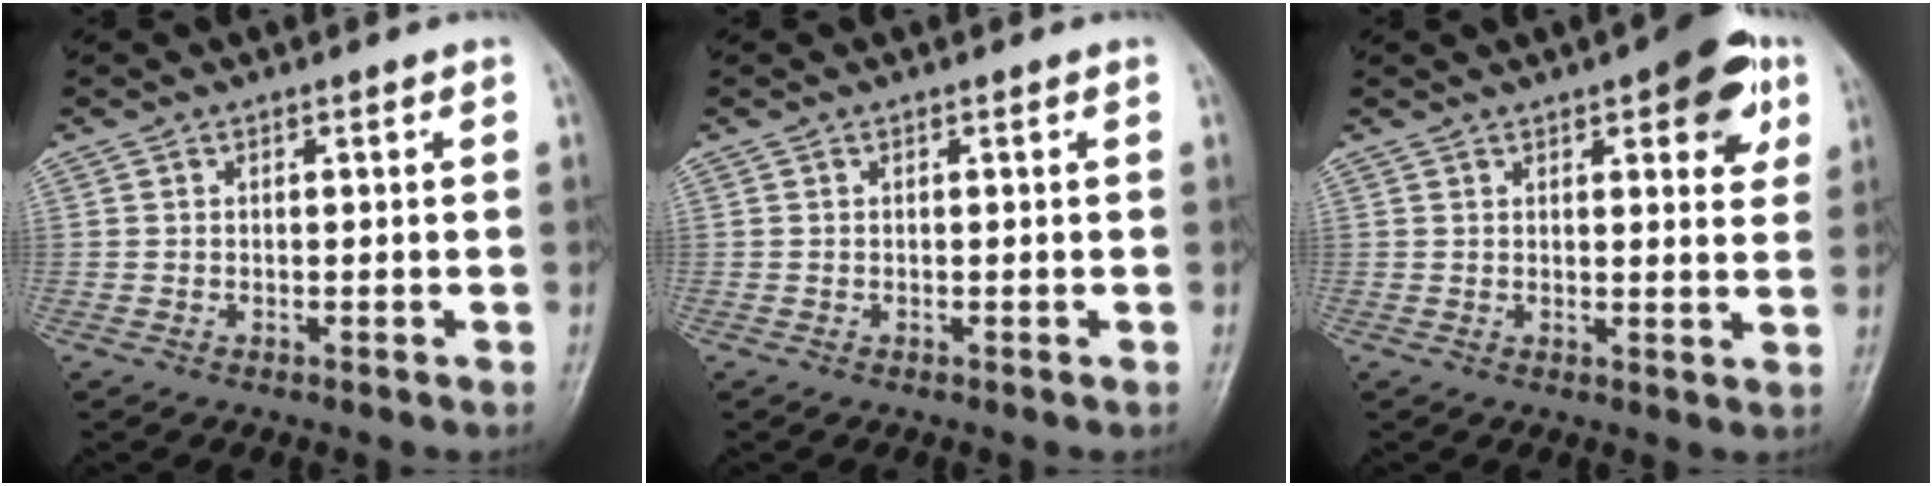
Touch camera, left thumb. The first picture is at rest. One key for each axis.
{"total": 0.0}
{"total": 9.8, "fx": 4.7, "fy": 3.6, "fz": 7.8, "tx": -0.070, "ty": -0.011, "tz": 0.050}